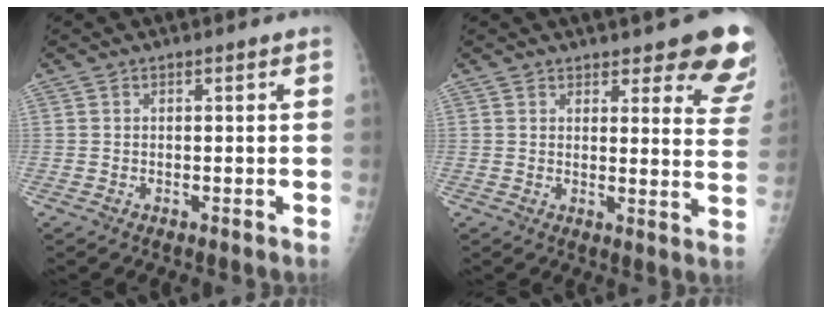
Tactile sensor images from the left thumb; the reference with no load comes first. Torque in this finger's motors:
{"motor_torque": [0.17, 0.24, 0.05, -0.23, 0.08]}